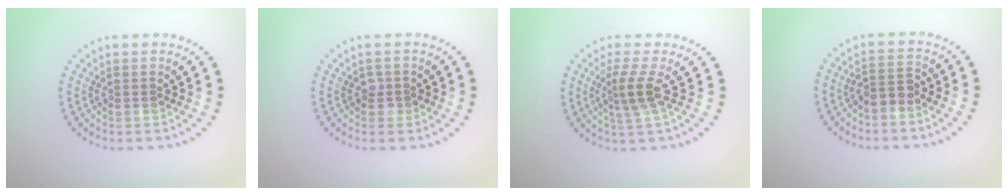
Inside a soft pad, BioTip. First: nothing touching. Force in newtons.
{"total": 1.1, "press": 1.1, "slide": 0.3}
{"total": 2.6, "press": 1.7, "slide": 1.9}
{"total": 2.0, "press": 1.7, "slide": 1.2}